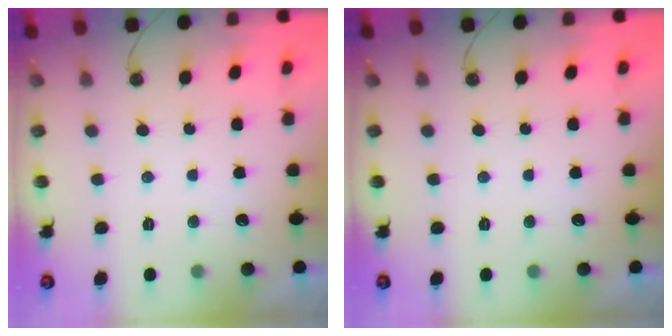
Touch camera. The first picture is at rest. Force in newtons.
{"total": 0.0}